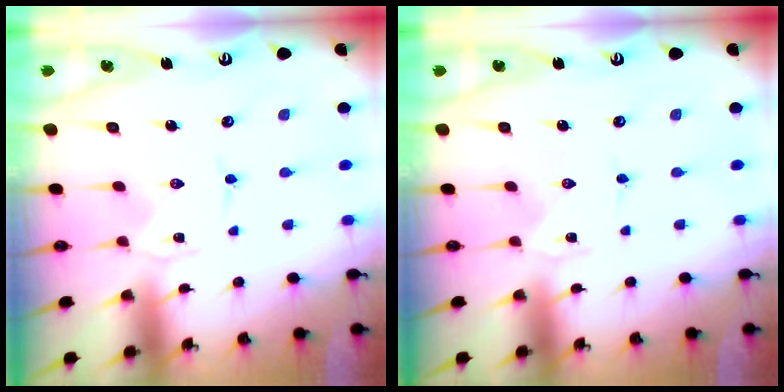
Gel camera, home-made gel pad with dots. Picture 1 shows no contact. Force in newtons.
{"total": 0.0}